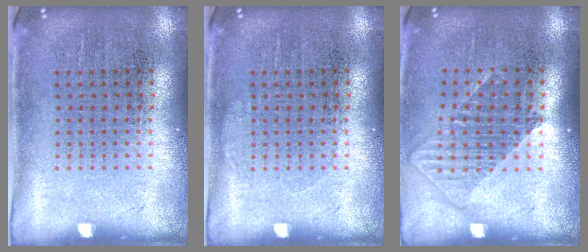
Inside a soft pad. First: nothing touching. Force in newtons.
{"total": 0.6, "press": 0.5, "slide": 0.1}
{"total": 1.3, "press": 1.1, "slide": 0.7}